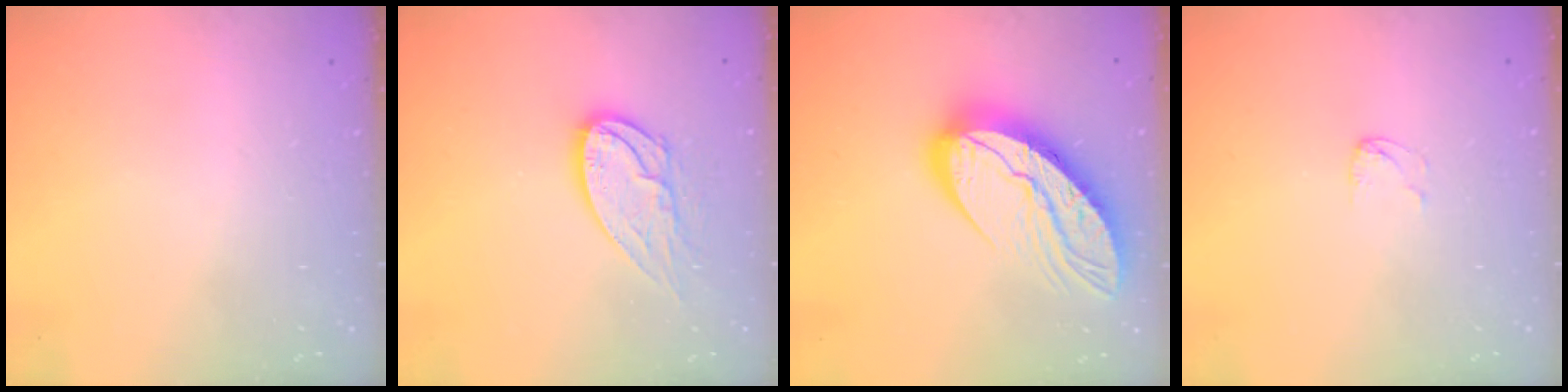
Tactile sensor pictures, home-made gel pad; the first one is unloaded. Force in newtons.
{"total": 13.0, "press": 13.0, "slide": 1.1}
{"total": 15.1, "press": 15.0, "slide": 1.3}
{"total": 2.9, "press": 2.9, "slide": 0.2}